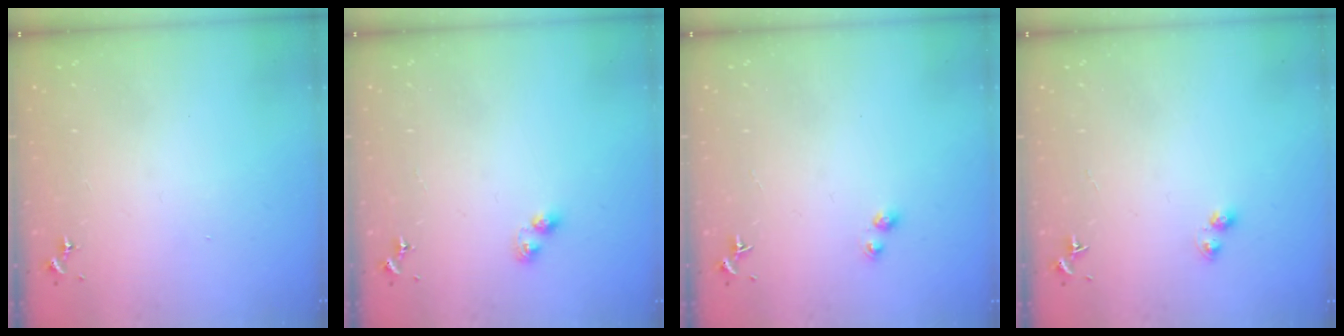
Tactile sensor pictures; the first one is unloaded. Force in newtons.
{"total": 2.8, "press": 2.8, "slide": 0.5}
{"total": 2.7, "press": 2.7, "slide": 0.3}
{"total": 2.9, "press": 2.9, "slide": 0.5}